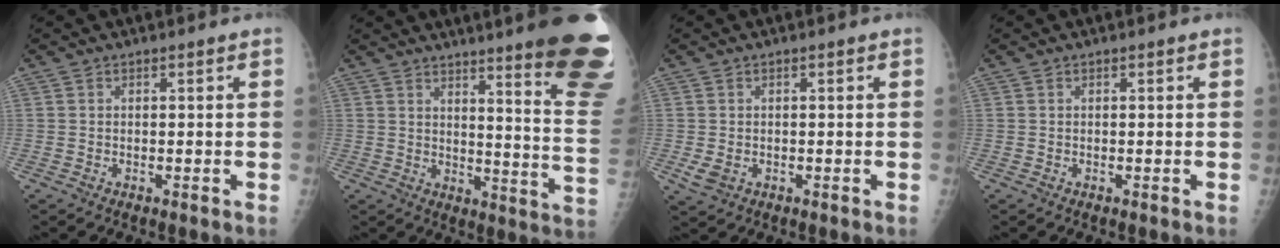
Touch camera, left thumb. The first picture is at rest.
{"total": 22.7, "force": [16.0, 2.2, 15.9], "torque": [-0.166, -0.120, 0.194]}
{"total": 2.6, "force": [-0.5, 2.0, 1.6], "torque": [-0.032, -0.005, -0.002]}
{"total": 0.0}